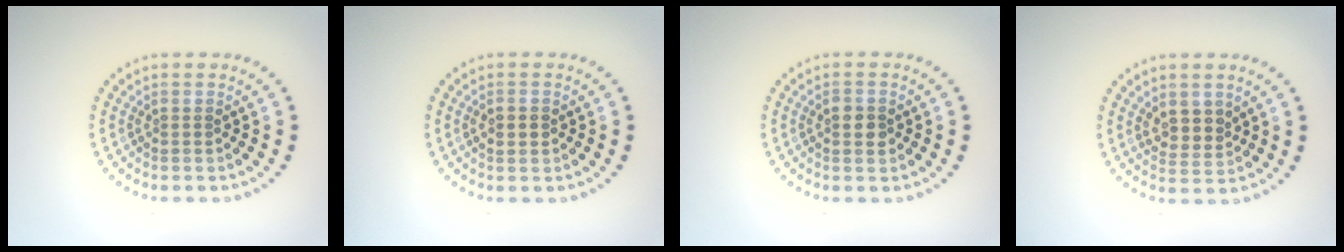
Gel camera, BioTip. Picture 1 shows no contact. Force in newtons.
{"total": 2.0, "press": 2.0, "slide": 0.1}
{"total": 2.2, "press": 2.2, "slide": 0.1}
{"total": 2.2, "press": 2.0, "slide": 0.9}